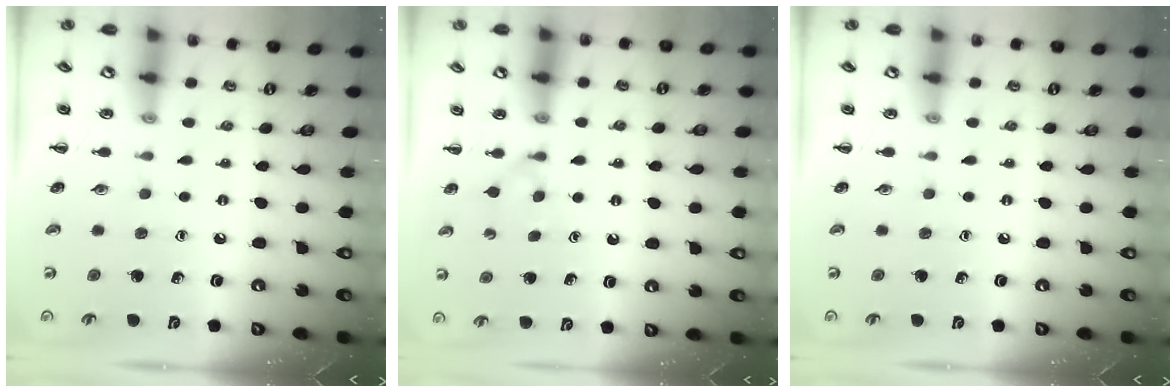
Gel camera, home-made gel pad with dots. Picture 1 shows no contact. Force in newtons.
{"total": 2.9, "press": 2.7, "slide": 1.2}
{"total": 0.0}